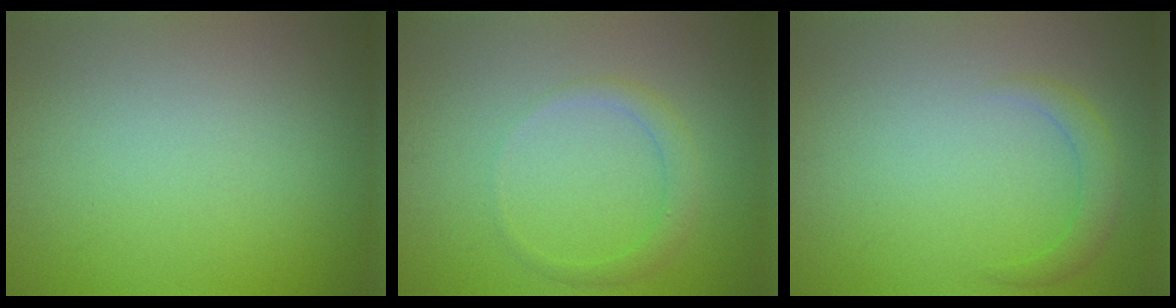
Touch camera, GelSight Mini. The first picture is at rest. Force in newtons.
{"total": 1.8, "press": 1.8, "slide": 0.1}
{"total": 2.0, "press": 2.0, "slide": 0.2}